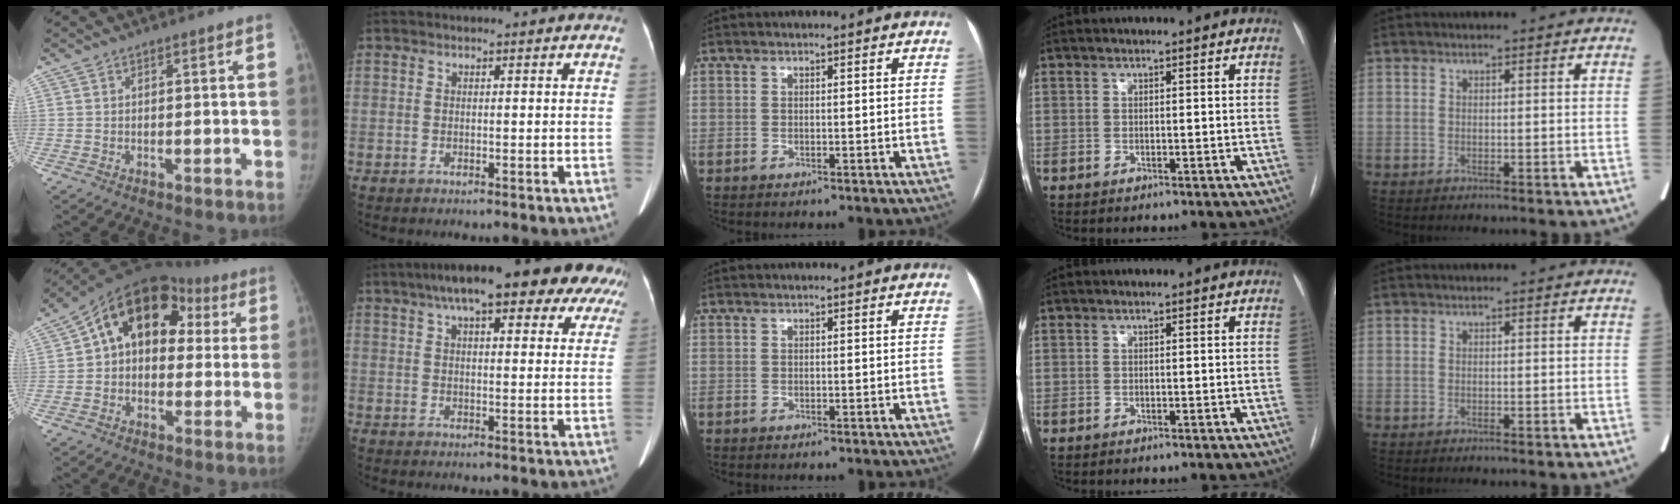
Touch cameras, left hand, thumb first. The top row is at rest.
{"thumb": {"total": 15.5, "force": [3.3, 11.1, 10.4], "torque": [-0.114, 0.046, 0.039]}, "index": {"total": 21.0, "force": [14.5, 5.9, 13.9], "torque": [-0.203, 0.058, 0.182]}}